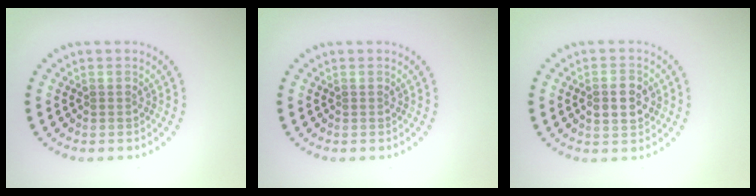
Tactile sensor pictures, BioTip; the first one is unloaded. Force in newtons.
{"total": 0.0}
{"total": 3.1, "press": 3.1, "slide": 0.2}